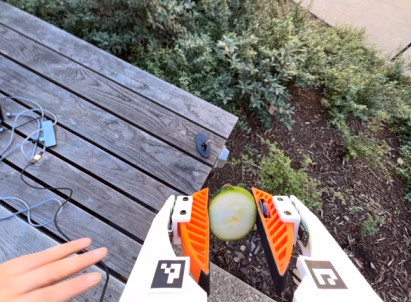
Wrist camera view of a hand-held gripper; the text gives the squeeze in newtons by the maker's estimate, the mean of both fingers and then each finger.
{"total": 10.9, "left": 11.0, "right": 10.7}